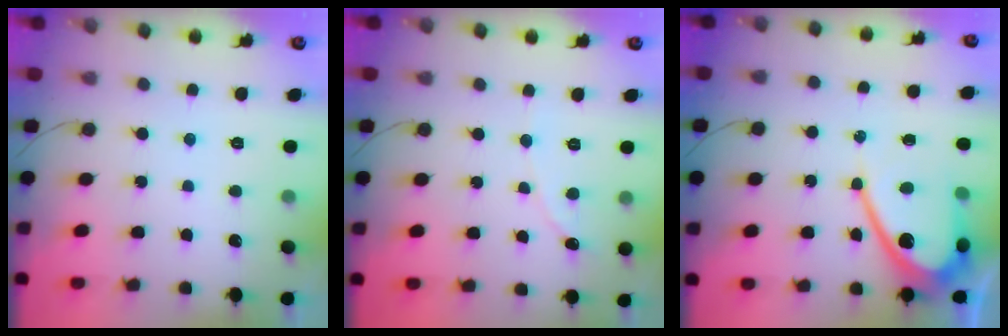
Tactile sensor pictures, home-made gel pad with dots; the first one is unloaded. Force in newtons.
{"total": 0.7, "press": 0.7, "slide": 0.0}
{"total": 12.8, "press": 12.8, "slide": 0.4}